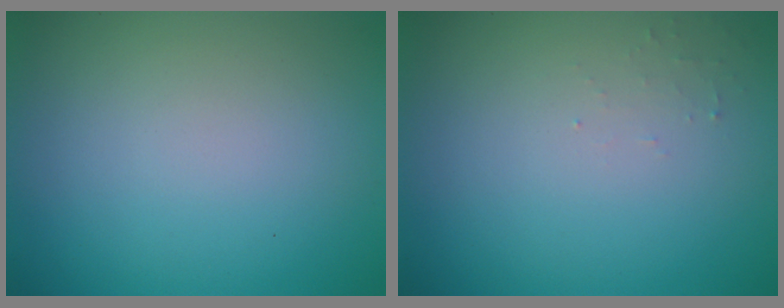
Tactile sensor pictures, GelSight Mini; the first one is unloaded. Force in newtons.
{"total": 0.7, "press": 0.7, "slide": 0.2}